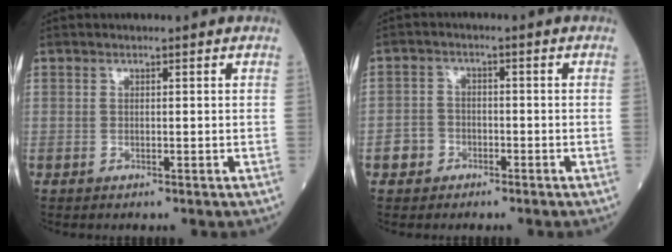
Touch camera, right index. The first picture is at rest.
{"total": 3.2, "force": [-1.8, 2.6, 0.5], "torque": [-0.012, 0.010, -0.036]}